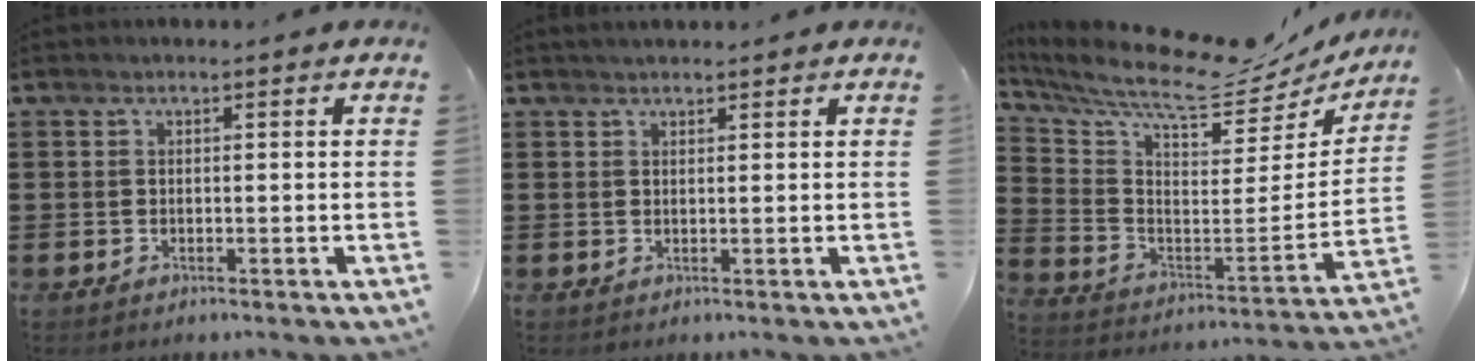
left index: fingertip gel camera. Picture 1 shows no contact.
{"total": 1.0, "force": [0.9, 0.3, 0.3], "torque": [-0.006, 0.003, 0.017]}
{"total": 10.2, "force": [8.6, 1.8, 5.2], "torque": [-0.134, -0.072, 0.140]}